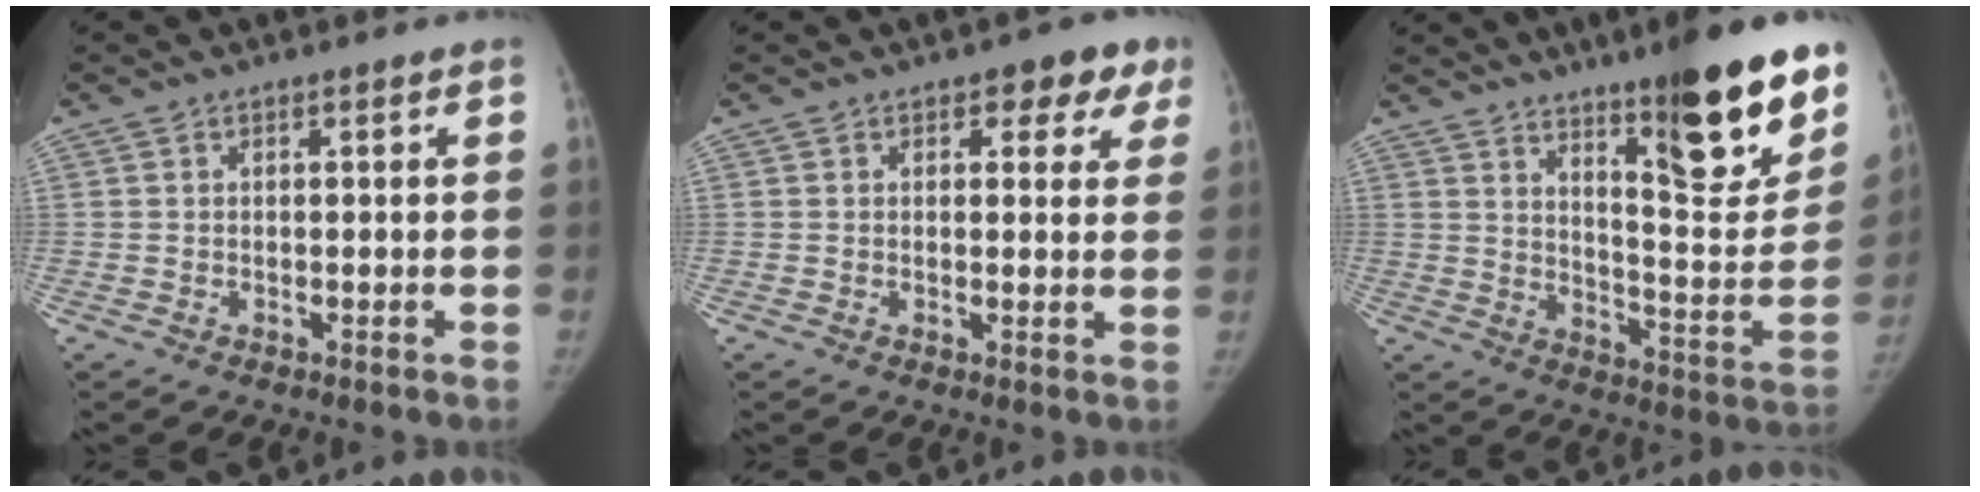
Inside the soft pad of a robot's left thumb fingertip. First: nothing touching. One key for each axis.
{"total": 5.9, "fx": 3.2, "fy": 3.5, "fz": 3.4, "tx": 0.007, "ty": -0.007, "tz": 0.029}
{"total": 22.0, "fx": 13.6, "fy": 4.3, "fz": 16.8, "tx": -0.198, "ty": -0.087, "tz": 0.211}